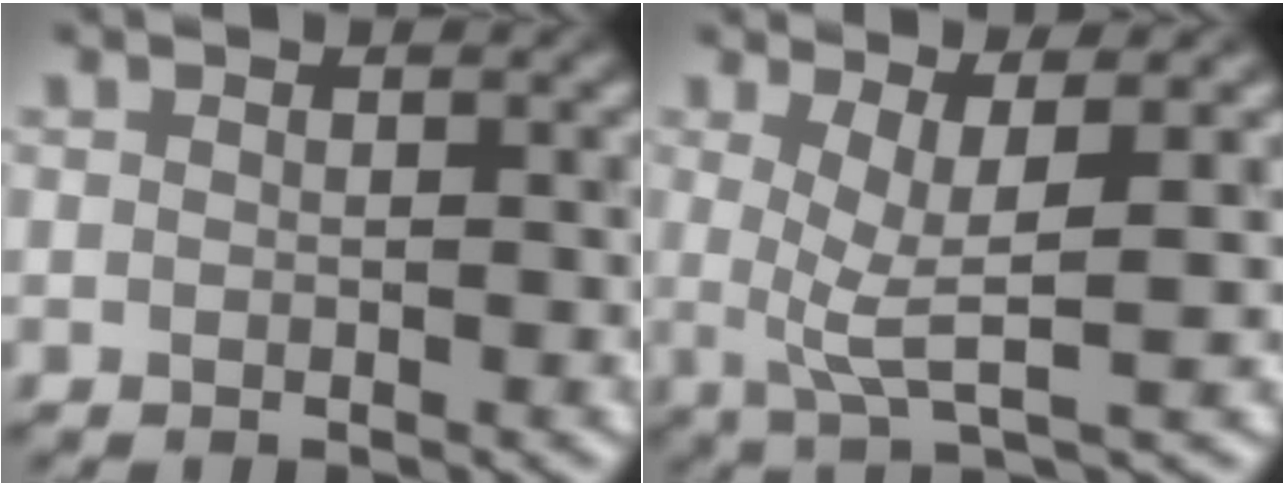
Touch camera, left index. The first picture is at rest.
{"total": 3.8, "force": [0.6, 0.7, 3.7], "torque": [-0.068, 0.002, 0.014]}